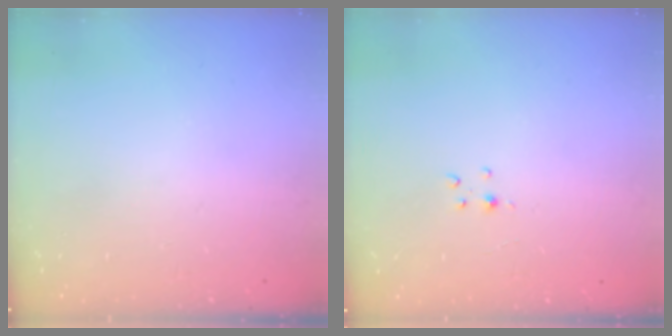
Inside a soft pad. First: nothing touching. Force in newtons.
{"total": 2.5, "press": 2.5, "slide": 0.3}